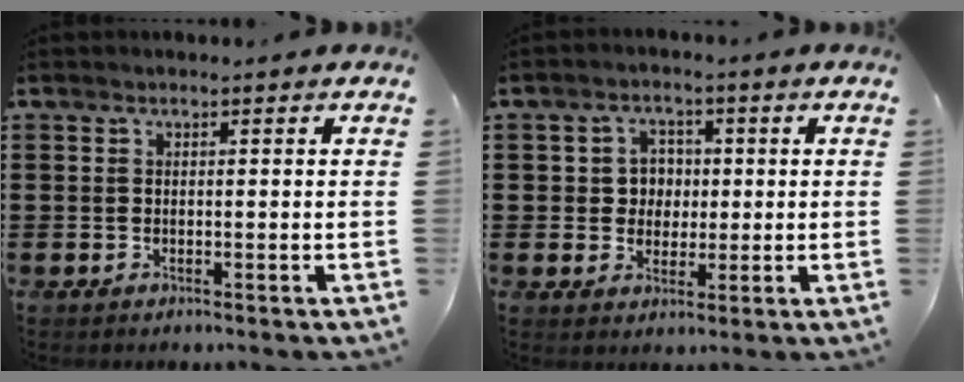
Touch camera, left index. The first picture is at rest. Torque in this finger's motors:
{"motor_torque": [0.17, 0.15, 0.09, 0.01]}